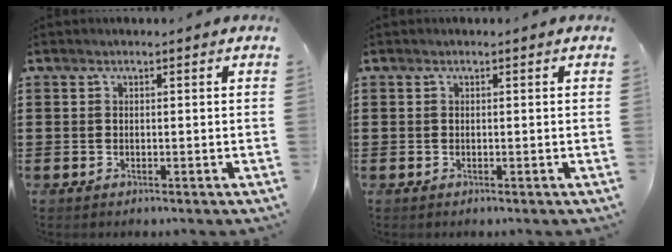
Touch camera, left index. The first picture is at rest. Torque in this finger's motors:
{"motor_torque": [-0.01, -0.01, 0.00, 0.00]}